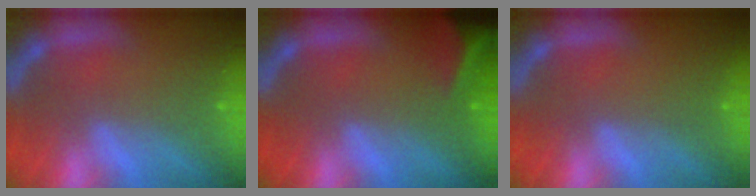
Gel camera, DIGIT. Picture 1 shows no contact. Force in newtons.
{"total": 8.9}
{"total": 0.0}